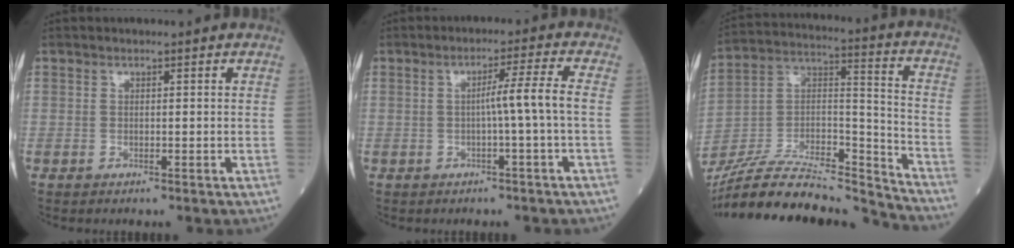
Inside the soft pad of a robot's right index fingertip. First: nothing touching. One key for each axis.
{"total": 4.5, "fx": -0.6, "fy": -1.4, "fz": 4.2, "tx": -0.068, "ty": 0.008, "tz": -0.010}
{"total": 25.1, "fx": -23.5, "fy": 2.4, "fz": 8.6, "tx": -0.157, "ty": 0.015, "tz": -0.389}